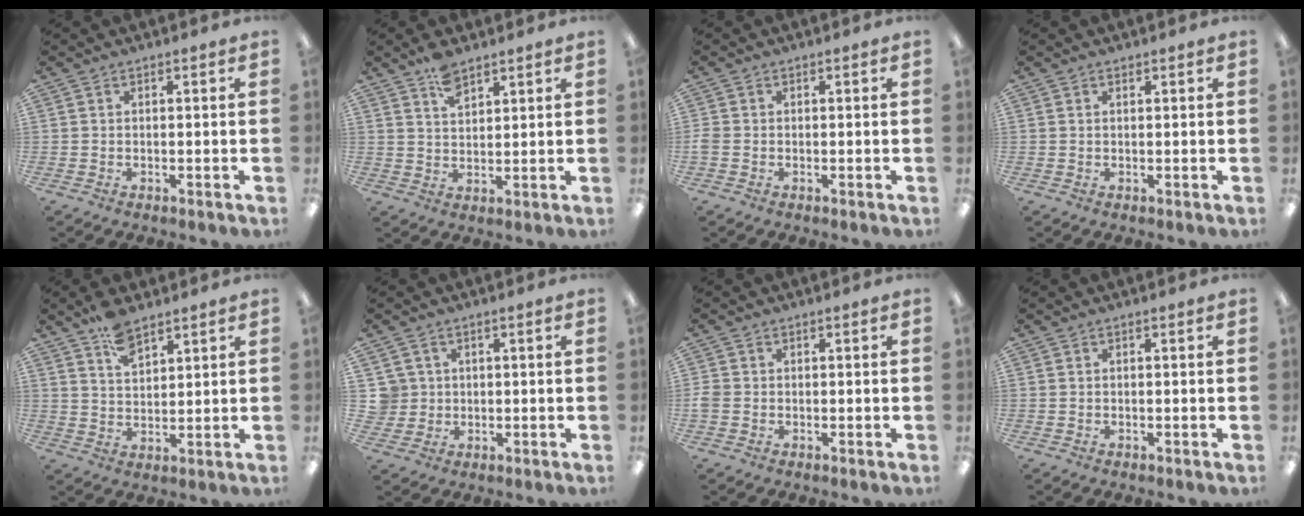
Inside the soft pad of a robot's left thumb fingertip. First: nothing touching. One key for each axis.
{"total": 5.3, "fx": 4.0, "fy": 2.2, "fz": 2.6, "tx": -0.045, "ty": -0.018, "tz": 0.072}
{"total": 1.2, "fx": -0.3, "fy": 1.0, "fz": 0.6, "tx": -0.009, "ty": 0.004, "tz": -0.005}
{"total": 0.6, "fx": 0.5, "fy": 0.2, "fz": 0.1, "tx": -0.003, "ty": 0.001, "tz": 0.010}
{"total": 6.9, "fx": 5.1, "fy": 3.1, "fz": 3.5, "tx": -0.059, "ty": -0.026, "tz": 0.092}
{"total": 4.4, "fx": 1.2, "fy": 4.2, "fz": 0.3, "tx": -0.012, "ty": 0.007, "tz": 0.023}
{"total": 1.7, "fx": -0.3, "fy": 1.6, "fz": 0.7, "tx": -0.012, "ty": 0.004, "tz": -0.005}
{"total": 0.0}